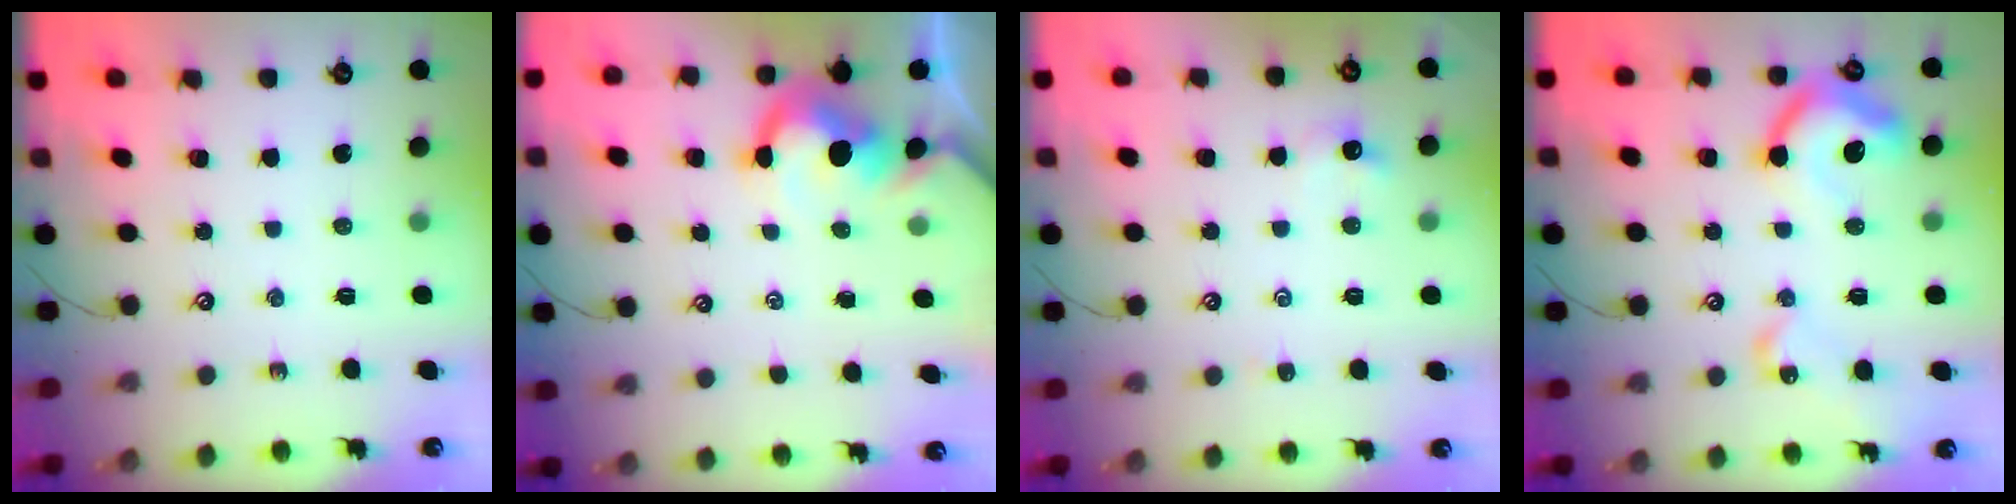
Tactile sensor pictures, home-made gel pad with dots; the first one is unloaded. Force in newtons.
{"total": 4.0, "press": 3.8, "slide": 1.0}
{"total": 0.9, "press": 0.8, "slide": 0.4}
{"total": 16.3, "press": 16.3, "slide": 1.3}